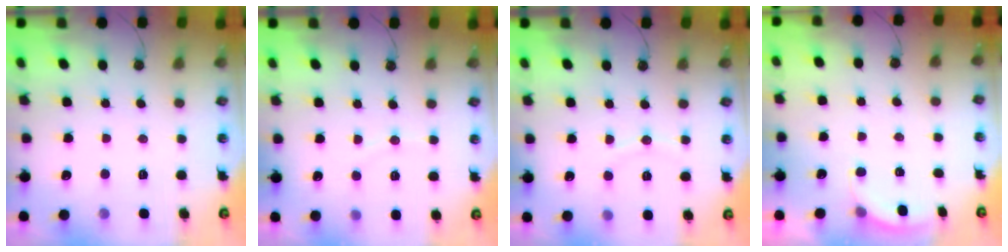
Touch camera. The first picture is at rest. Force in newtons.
{"total": 2.9, "press": 2.9, "slide": 0.3}
{"total": 6.8, "press": 6.8, "slide": 0.5}
{"total": 2.5, "press": 2.3, "slide": 1.1}